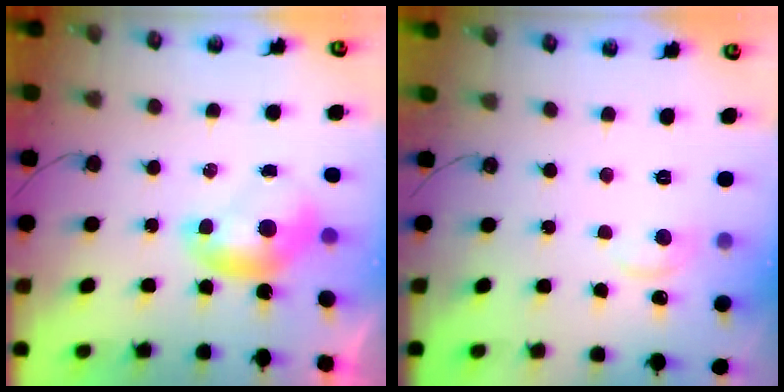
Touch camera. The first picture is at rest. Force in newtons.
{"total": 1.2, "press": 0.5, "slide": 1.1}